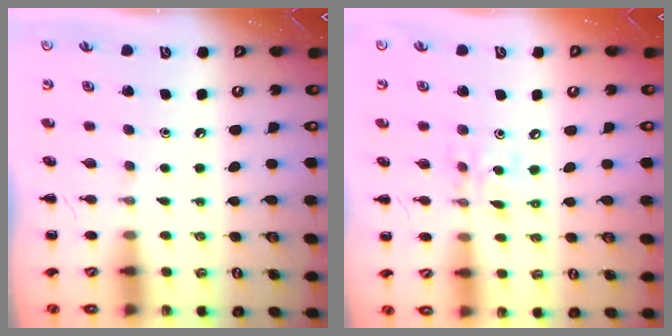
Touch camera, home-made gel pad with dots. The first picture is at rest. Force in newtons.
{"total": 7.4, "press": 7.3, "slide": 1.4}